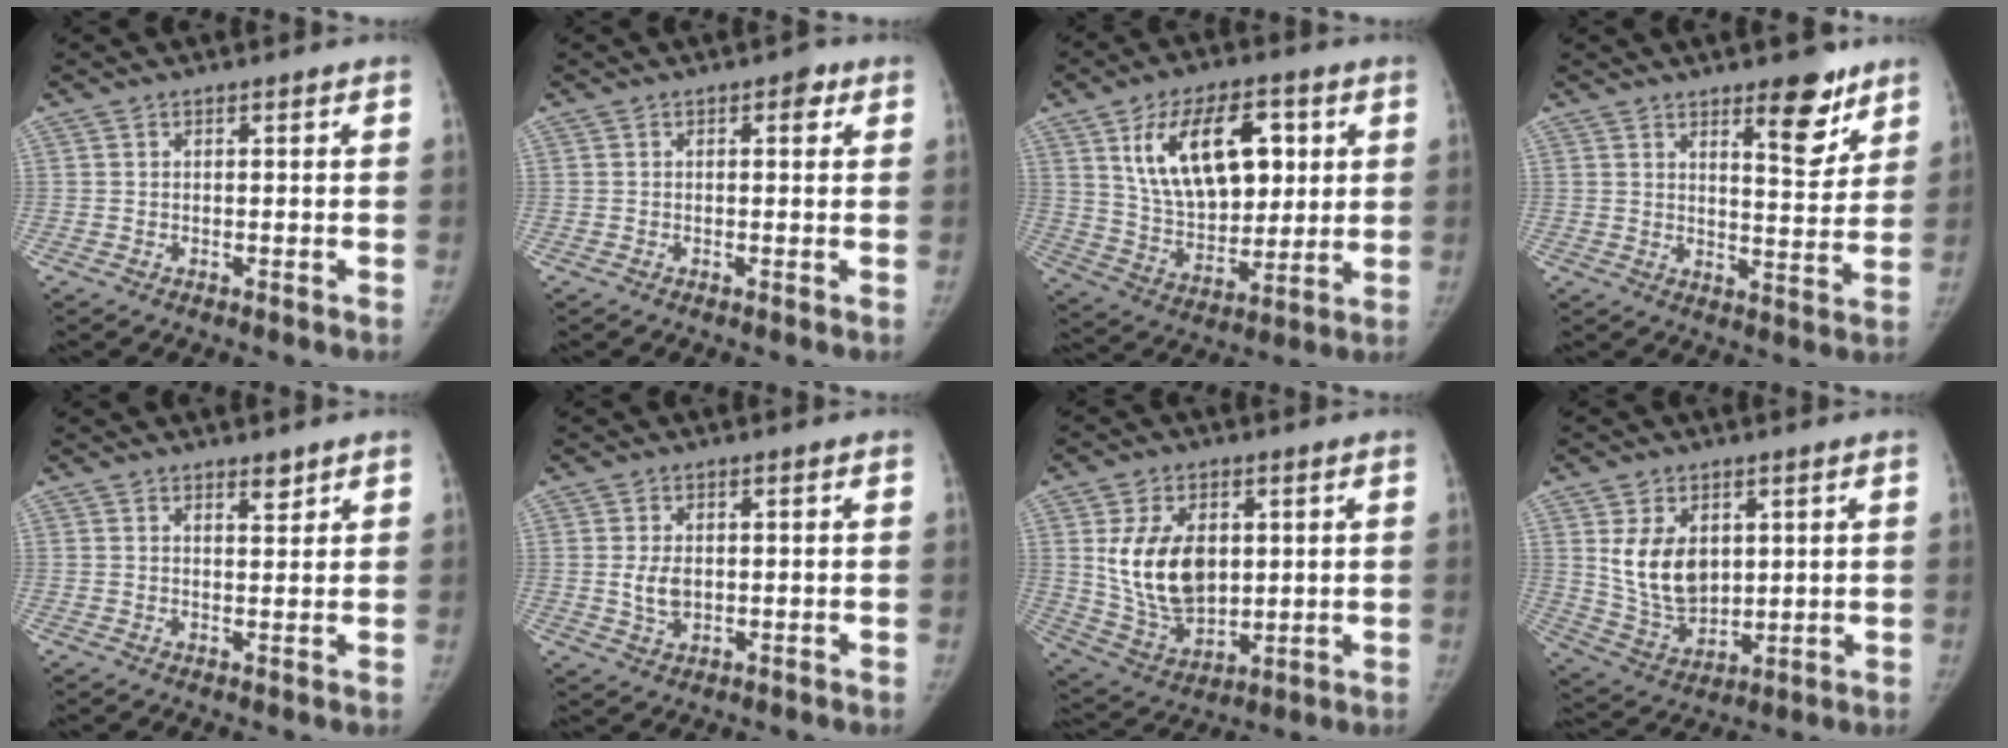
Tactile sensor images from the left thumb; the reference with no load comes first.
{"total": 2.0, "force": [0.8, 1.2, 1.4], "torque": [-0.005, 0.002, 0.006]}
{"total": 19.0, "force": [6.4, 10.9, 14.2], "torque": [-0.190, -0.023, 0.120]}
{"total": 9.8, "force": [6.4, 3.4, 6.7], "torque": [-0.063, -0.045, 0.093]}
{"total": 2.2, "force": [1.7, 0.8, 1.1], "torque": [-0.007, -0.013, 0.028]}
{"total": 4.1, "force": [0.2, 2.7, 3.1], "torque": [-0.051, -0.006, 0.010]}
{"total": 15.2, "force": [2.7, 10.1, 11.1], "torque": [-0.162, -0.020, 0.066]}
{"total": 11.7, "force": [3.0, 8.0, 7.9], "torque": [-0.107, -0.024, 0.076]}